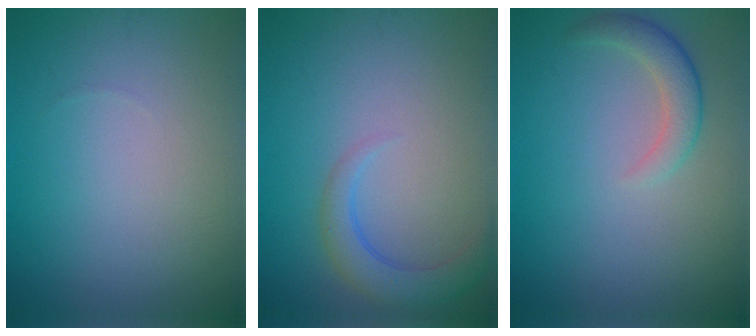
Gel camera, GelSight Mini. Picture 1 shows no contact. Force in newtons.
{"total": 3.0, "press": 3.0, "slide": 0.3}
{"total": 2.5, "press": 2.5, "slide": 0.3}